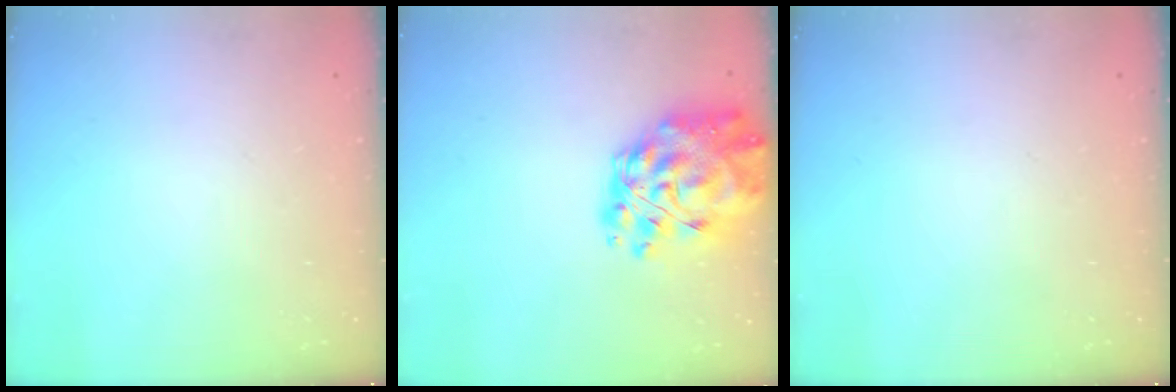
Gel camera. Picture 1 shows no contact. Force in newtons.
{"total": 18.5, "press": 17.5, "slide": 6.1}
{"total": 0.0}